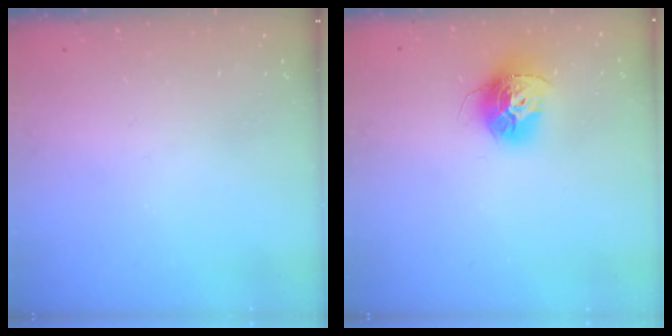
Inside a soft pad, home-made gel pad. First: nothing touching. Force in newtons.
{"total": 13.2, "press": 13.1, "slide": 1.3}